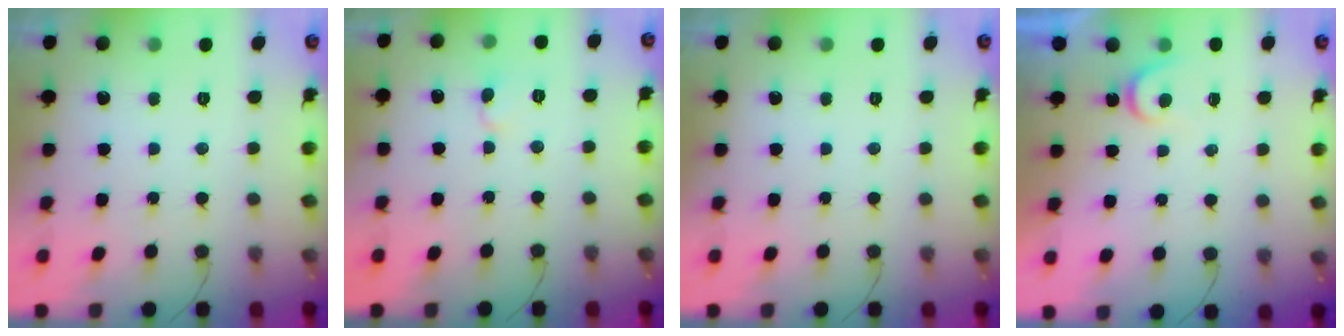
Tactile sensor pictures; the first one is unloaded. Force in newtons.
{"total": 3.9, "press": 3.9, "slide": 0.3}
{"total": 0.0}
{"total": 3.4, "press": 3.4, "slide": 0.4}